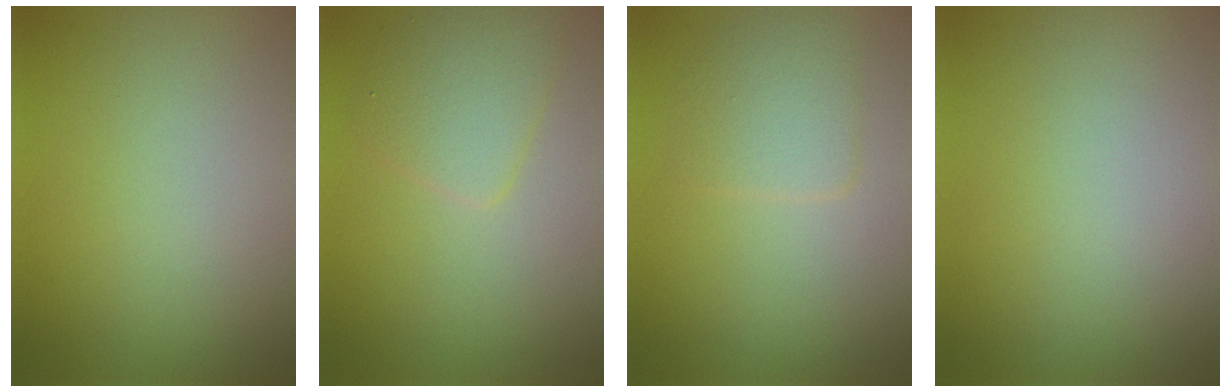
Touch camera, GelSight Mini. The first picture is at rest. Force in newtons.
{"total": 3.0, "press": 3.0, "slide": 0.2}
{"total": 2.5, "press": 2.5, "slide": 0.4}
{"total": 0.0}